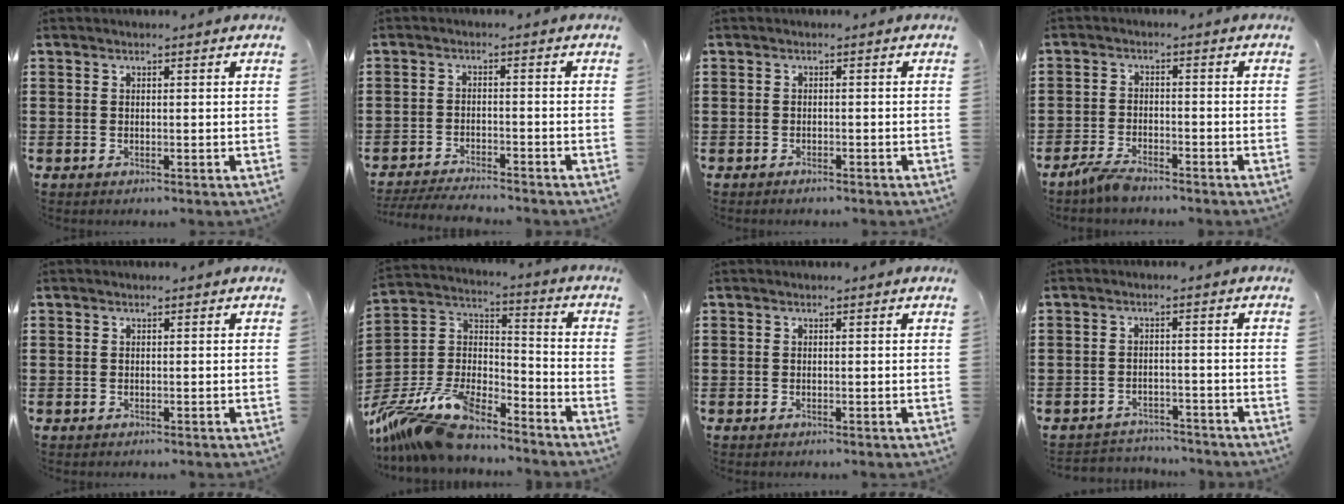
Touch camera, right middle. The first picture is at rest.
{"total": 3.4, "force": [-3.3, 0.2, 0.7], "torque": [-0.019, -0.001, -0.071]}
{"total": 0.7, "force": [-0.7, 0.2, 0.0], "torque": [-0.001, 0.002, -0.016]}
{"total": 3.5, "force": [-3.1, 0.8, 1.5], "torque": [-0.040, 0.000, -0.064]}
{"total": 0.0}
{"total": 13.7, "force": [-11.9, 3.8, 5.7], "torque": [-0.139, 0.014, -0.231]}
{"total": 0.0}
{"total": 2.7, "force": [-2.6, 0.5, -0.2], "torque": [-0.006, -0.001, -0.058]}